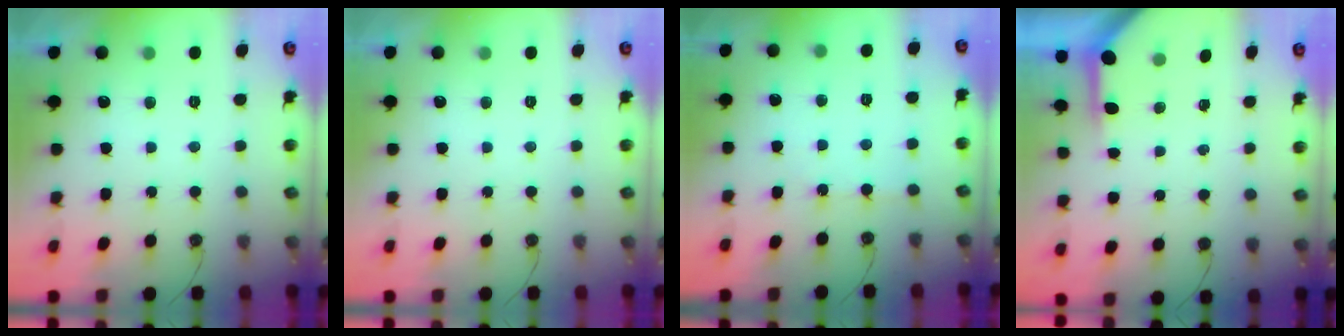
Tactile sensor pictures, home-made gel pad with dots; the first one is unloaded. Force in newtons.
{"total": 0.0}
{"total": 2.5, "press": 2.4, "slide": 0.5}
{"total": 4.0, "press": 3.9, "slide": 0.4}